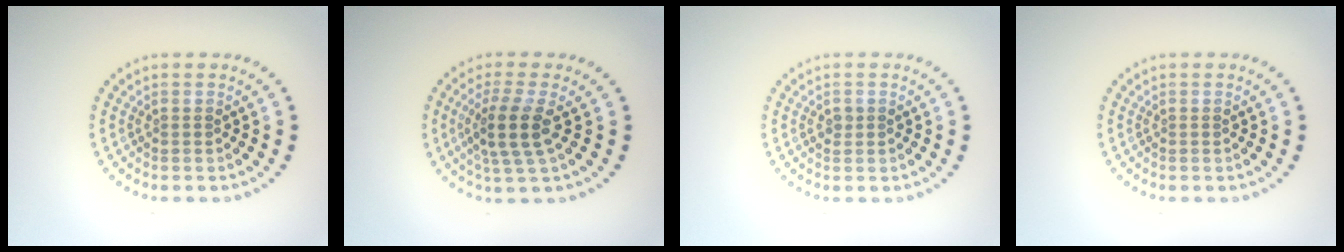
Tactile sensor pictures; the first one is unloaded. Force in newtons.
{"total": 3.6, "press": 2.9, "slide": 2.1}
{"total": 0.9, "press": 0.9, "slide": 0.0}
{"total": 0.0}